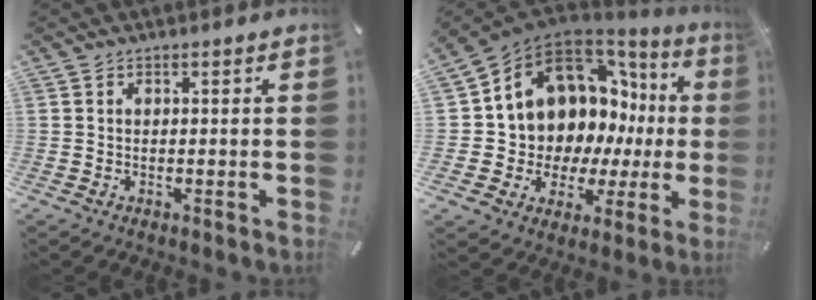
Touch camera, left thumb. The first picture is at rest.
{"total": 12.6, "force": [6.0, 9.8, 5.1], "torque": [-0.092, -0.082, 0.121]}